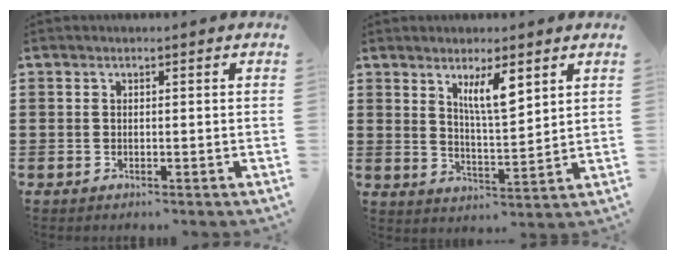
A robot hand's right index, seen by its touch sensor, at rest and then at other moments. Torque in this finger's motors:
{"motor_torque": [0.54, 0.25, 0.17, 0.07]}